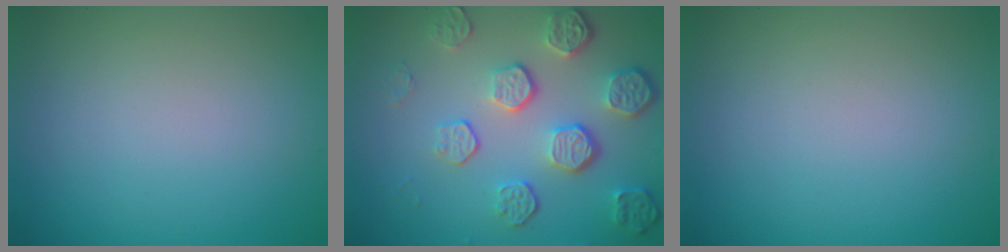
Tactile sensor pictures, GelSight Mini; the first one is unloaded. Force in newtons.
{"total": 5.7, "press": 4.2, "slide": 3.8}
{"total": 0.0}